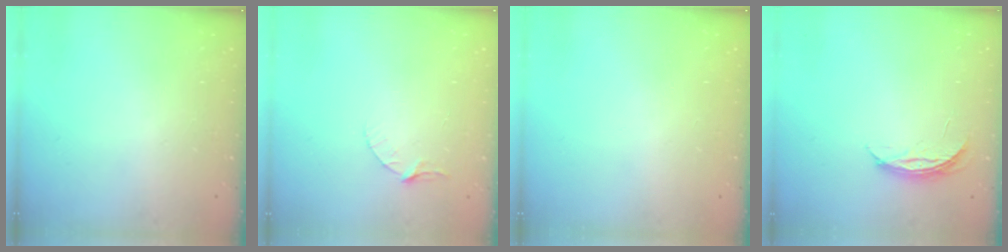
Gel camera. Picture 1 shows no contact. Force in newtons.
{"total": 3.5, "press": 3.4, "slide": 0.4}
{"total": 0.0}
{"total": 4.2, "press": 4.2, "slide": 0.5}